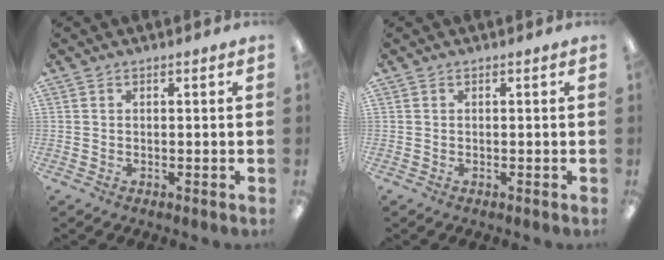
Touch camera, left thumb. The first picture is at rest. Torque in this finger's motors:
{"motor_torque": [0.01, 0.01, 0.04, -0.04, 0.00]}